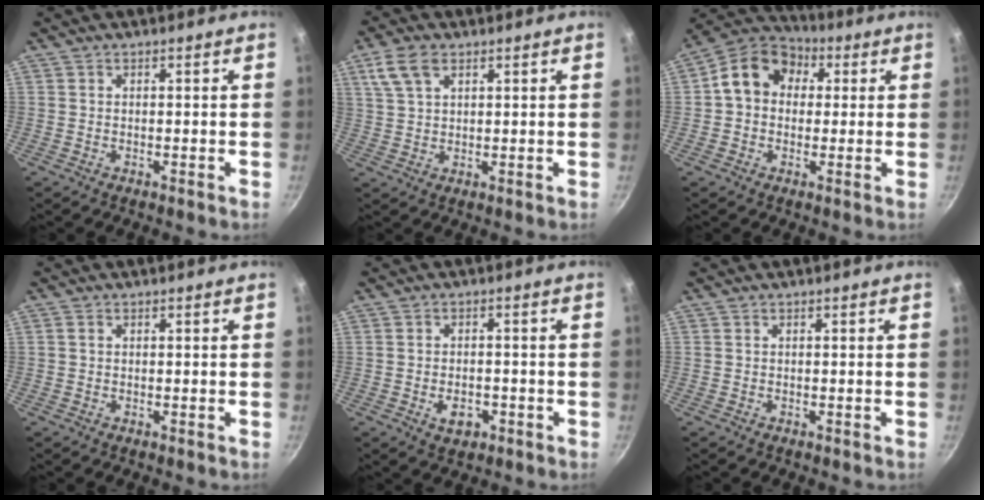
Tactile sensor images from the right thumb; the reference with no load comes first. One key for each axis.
{"total": 6.5, "fx": 3.2, "fy": 3.7, "fz": 4.3, "tx": -0.081, "ty": 0.003, "tz": 0.064}
{"total": 11.8, "fx": 2.2, "fy": 9.5, "fz": 6.6, "tx": -0.080, "ty": 0.027, "tz": 0.015}
{"total": 0.7, "fx": 0.1, "fy": 0.6, "fz": 0.4, "tx": -0.005, "ty": 0.004, "tz": 0.002}
{"total": 4.4, "fx": -1.7, "fy": 2.9, "fz": 2.9, "tx": -0.035, "ty": 0.008, "tz": -0.022}
{"total": 0.0}